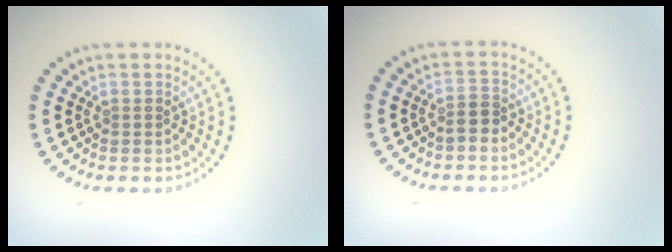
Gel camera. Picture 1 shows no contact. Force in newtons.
{"total": 1.6, "press": 1.4, "slide": 0.7}